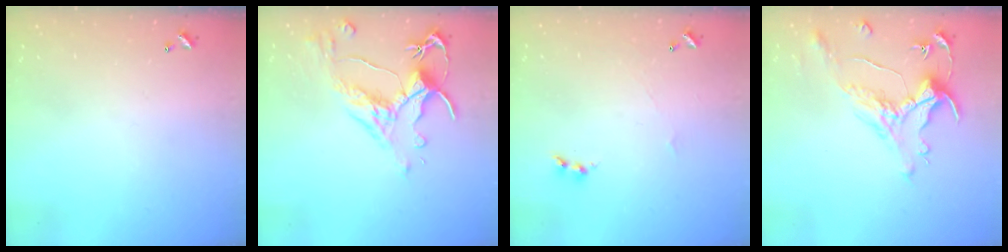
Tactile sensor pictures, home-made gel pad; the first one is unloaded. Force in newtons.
{"total": 3.2, "press": 2.9, "slide": 1.4}
{"total": 1.7, "press": 1.6, "slide": 0.6}
{"total": 0.9, "press": 0.2, "slide": 0.9}